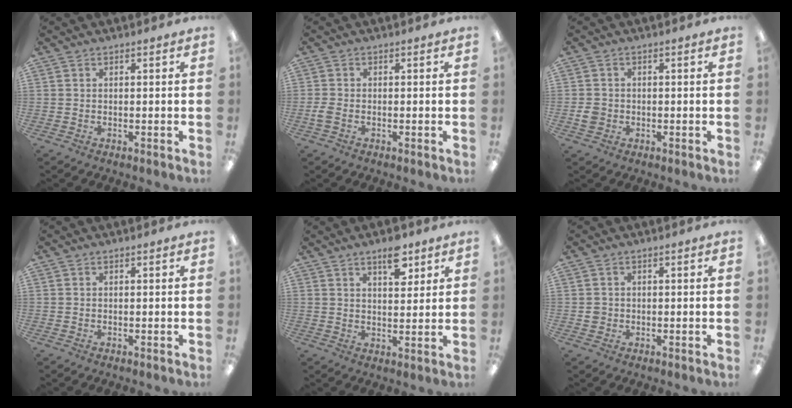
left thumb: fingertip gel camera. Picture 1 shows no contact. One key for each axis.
{"total": 2.2, "fx": -0.7, "fy": 1.3, "fz": 1.6, "tx": -0.033, "ty": 0.000, "tz": -0.012}
{"total": 3.1, "fx": -0.5, "fy": 2.8, "fz": 1.1, "tx": -0.010, "ty": 0.002, "tz": -0.010}
{"total": 0.0}
{"total": 7.4, "fx": 4.9, "fy": 3.2, "fz": 4.5, "tx": -0.051, "ty": -0.029, "tz": 0.080}
{"total": 1.9, "fx": 0.0, "fy": 1.9, "fz": 0.5, "tx": -0.011, "ty": 0.004, "tz": 0.000}